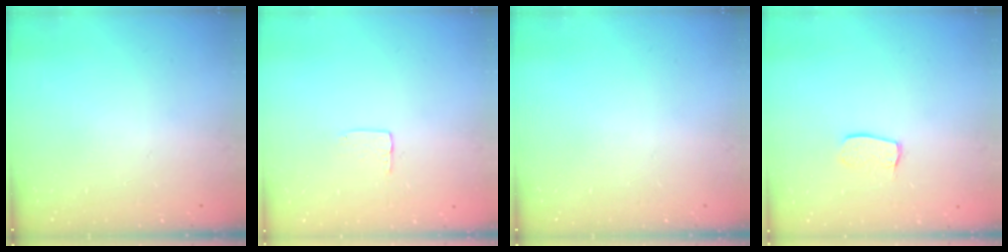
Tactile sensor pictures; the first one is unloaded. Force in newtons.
{"total": 3.9, "press": 3.9, "slide": 0.1}
{"total": 0.0}
{"total": 6.4, "press": 6.4, "slide": 0.1}